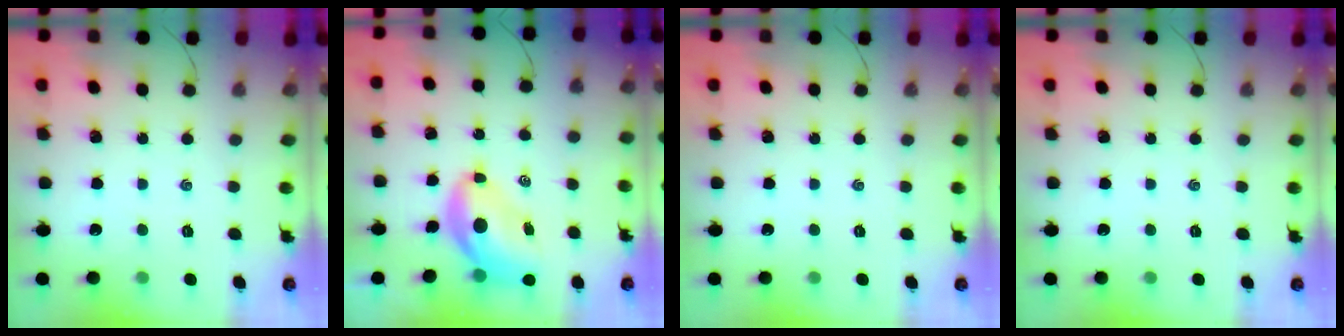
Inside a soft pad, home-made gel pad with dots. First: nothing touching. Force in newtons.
{"total": 9.0, "press": 8.7, "slide": 2.2}
{"total": 0.0}
{"total": 0.0}